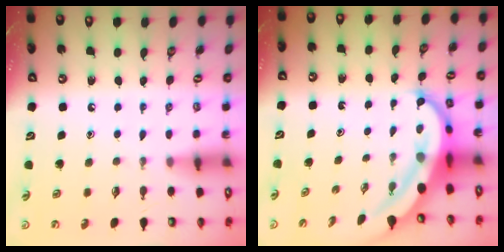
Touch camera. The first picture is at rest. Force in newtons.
{"total": 6.7, "press": 6.6, "slide": 1.5}